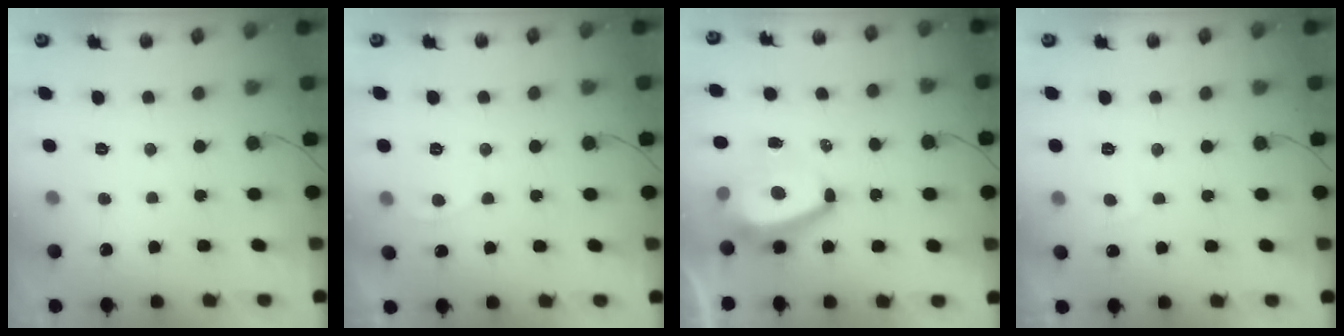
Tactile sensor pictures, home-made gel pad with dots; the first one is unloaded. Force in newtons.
{"total": 3.5, "press": 3.4, "slide": 0.5}
{"total": 10.1, "press": 9.7, "slide": 3.0}
{"total": 2.1, "press": 2.0, "slide": 0.6}